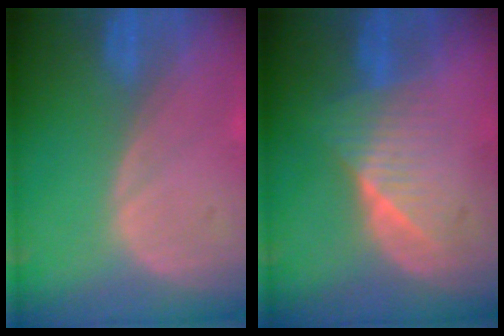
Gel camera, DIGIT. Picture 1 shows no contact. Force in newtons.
{"total": 6.3, "press": 5.9, "slide": 2.4}